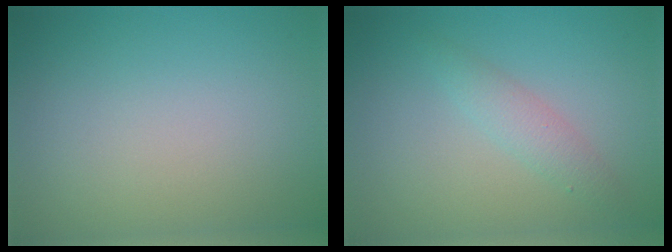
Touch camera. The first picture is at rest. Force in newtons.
{"total": 1.9, "press": 1.9, "slide": 0.0}